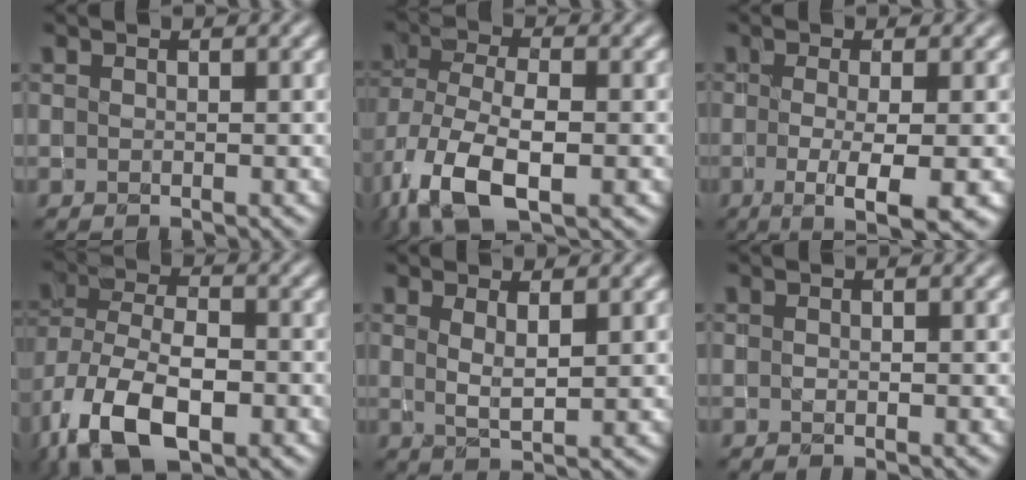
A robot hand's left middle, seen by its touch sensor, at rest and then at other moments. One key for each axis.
{"total": 10.1, "fx": -4.5, "fy": 4.7, "fz": 7.8, "tx": -0.170, "ty": -0.017, "tz": -0.085}
{"total": 5.2, "fx": -1.3, "fy": 1.2, "fz": 4.9, "tx": -0.080, "ty": -0.014, "tz": -0.022}
{"total": 12.3, "fx": -5.9, "fy": 6.4, "fz": 8.7, "tx": -0.175, "ty": -0.023, "tz": -0.102}
{"total": 2.1, "fx": 1.0, "fy": 0.5, "fz": 1.8, "tx": -0.034, "ty": -0.008, "tz": 0.020}
{"total": 0.0}